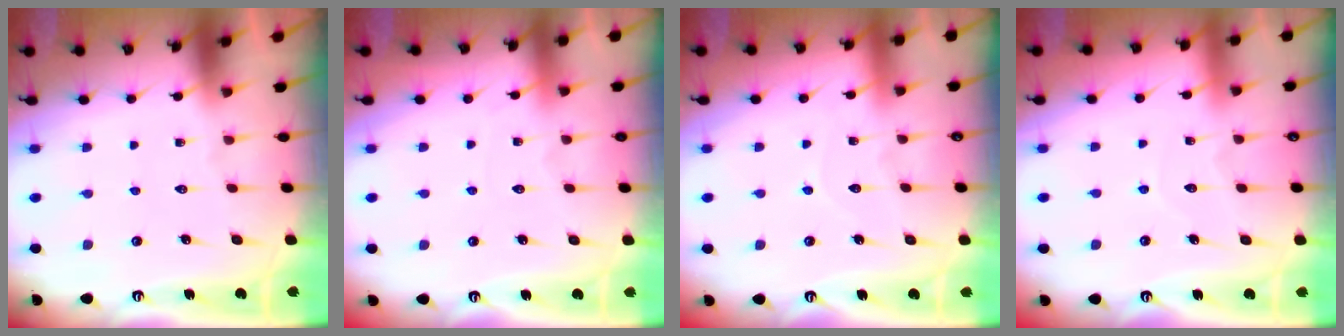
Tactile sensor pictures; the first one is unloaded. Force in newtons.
{"total": 2.9, "press": 2.9, "slide": 0.4}
{"total": 5.7, "press": 5.7, "slide": 0.5}
{"total": 4.9, "press": 4.9, "slide": 0.2}